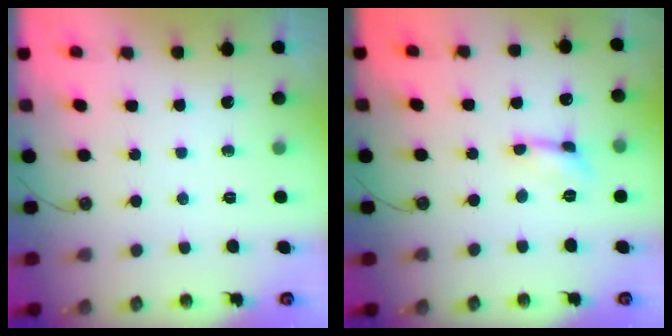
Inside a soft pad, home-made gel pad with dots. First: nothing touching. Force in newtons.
{"total": 1.1, "press": 1.1, "slide": 0.3}